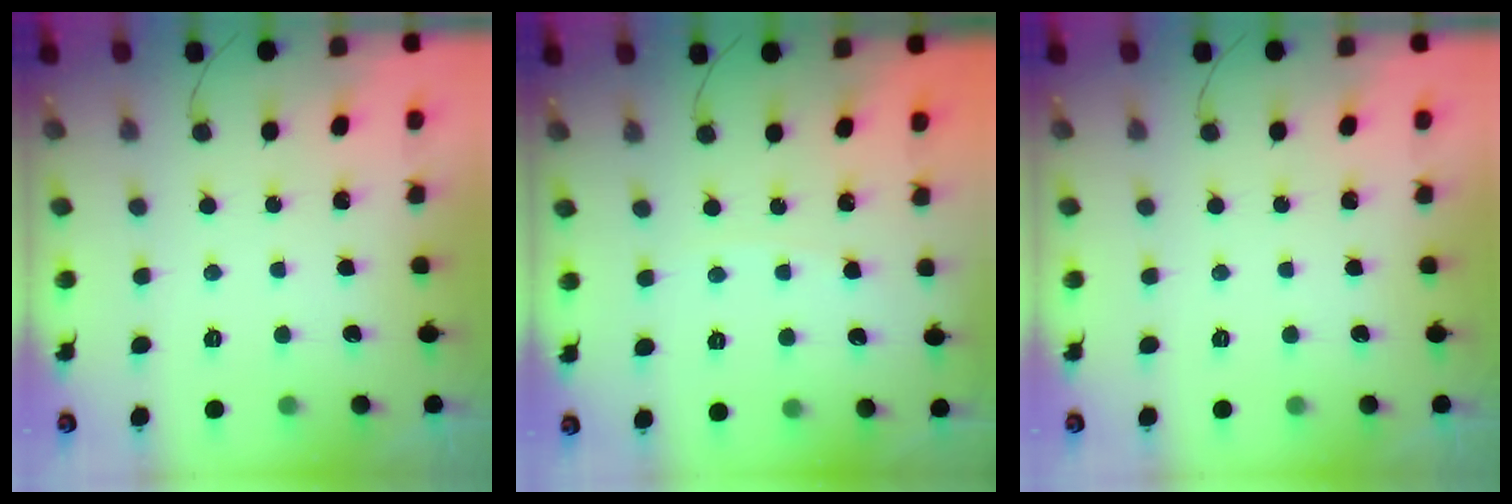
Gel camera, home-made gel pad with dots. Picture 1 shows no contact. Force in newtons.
{"total": 2.4, "press": 2.4, "slide": 0.3}
{"total": 0.0}